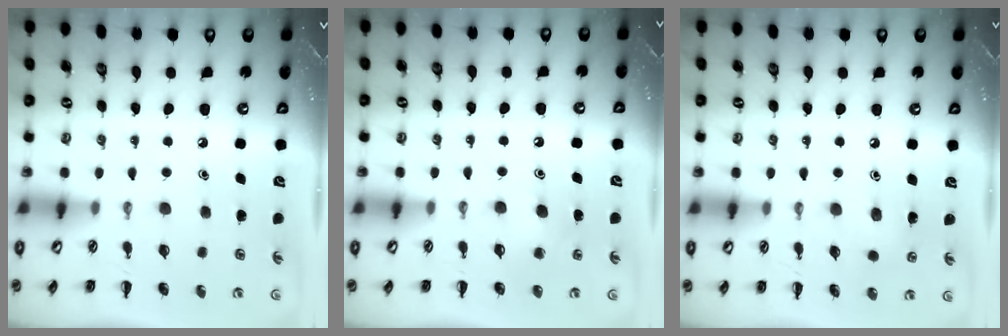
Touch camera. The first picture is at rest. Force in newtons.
{"total": 4.9, "press": 4.7, "slide": 1.3}
{"total": 5.5, "press": 5.2, "slide": 1.5}